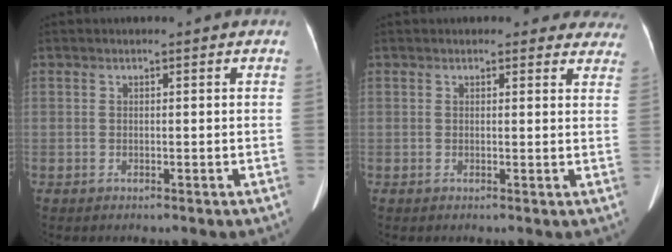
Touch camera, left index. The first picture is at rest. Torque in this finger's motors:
{"motor_torque": [0.30, -0.52, 0.03, 0.01]}